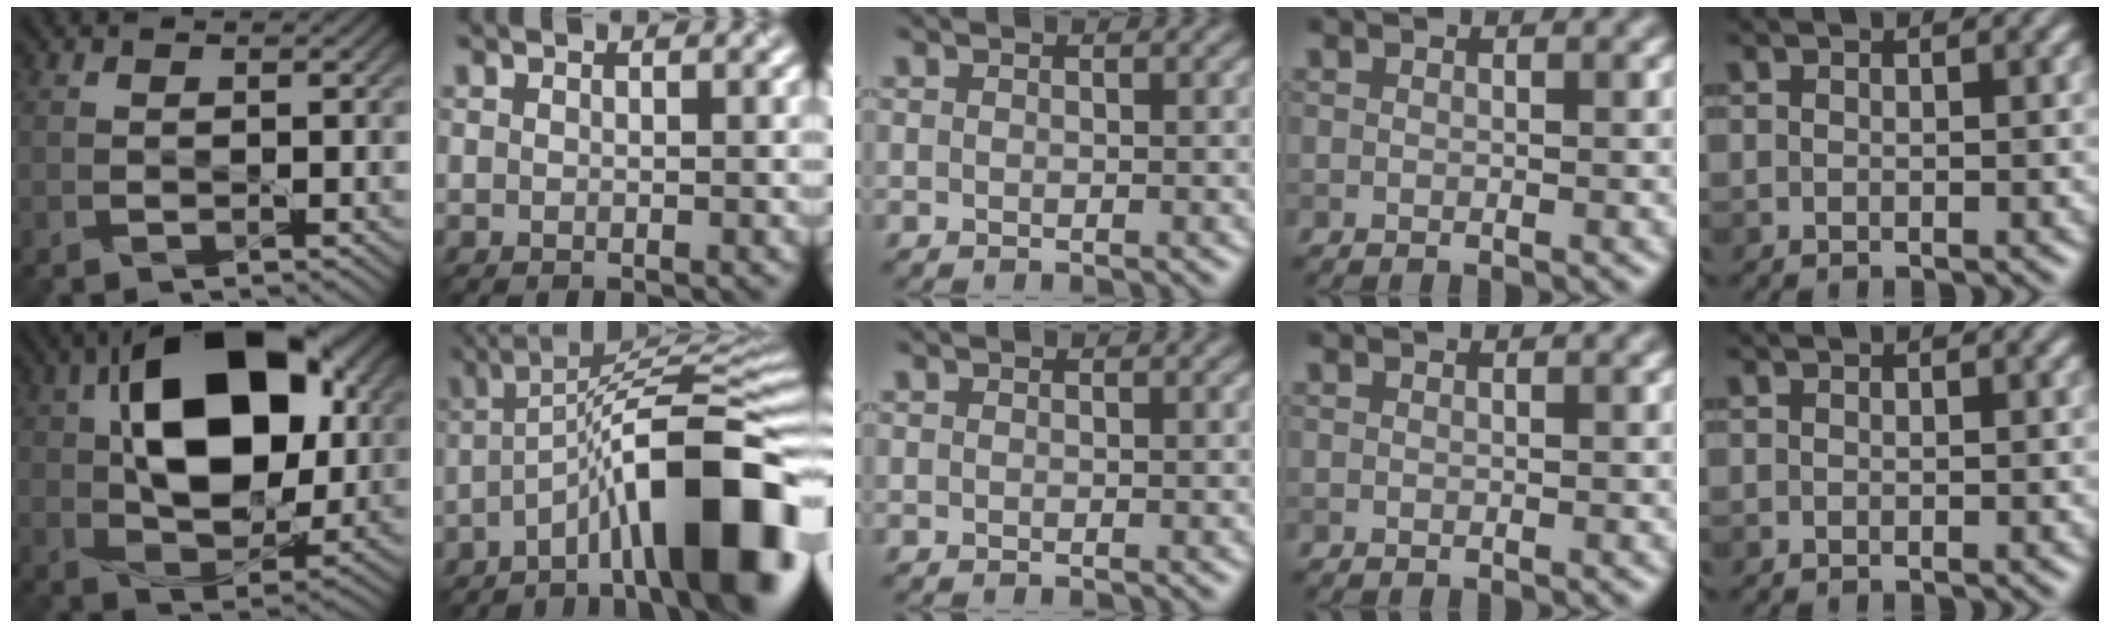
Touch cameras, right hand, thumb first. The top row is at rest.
{"thumb": {"total": 16.6, "force": [4.3, 9.8, 12.7], "torque": [-0.223, 0.029, 0.067]}, "index": {"total": 14.2, "force": [-5.4, 3.6, 12.6], "torque": [-0.190, 0.018, -0.083]}}